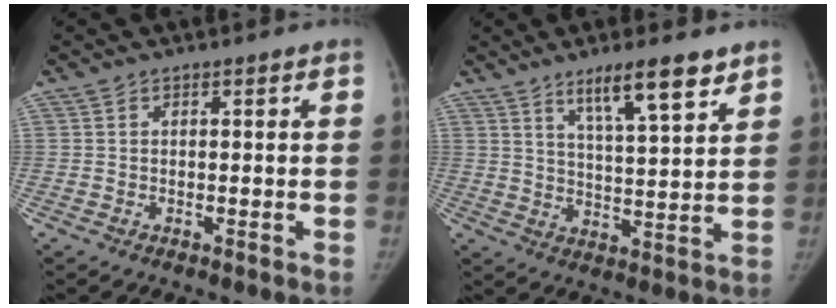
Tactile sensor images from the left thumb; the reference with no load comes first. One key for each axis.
{"total": 10.4, "fx": 7.0, "fy": 1.8, "fz": 7.4, "tx": -0.109, "ty": -0.041, "tz": 0.117}